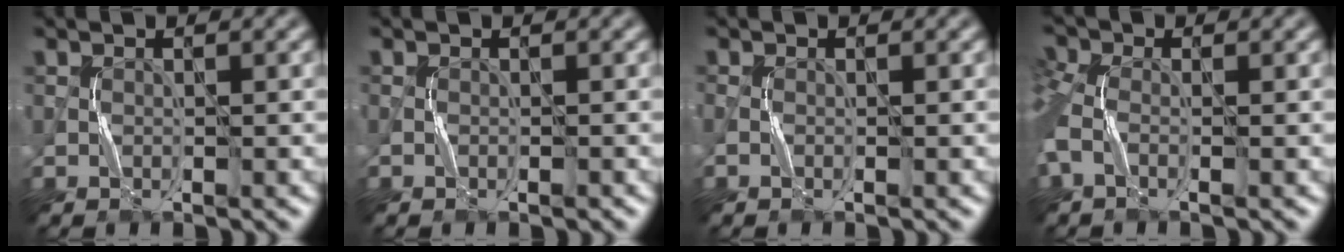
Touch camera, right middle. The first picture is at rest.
{"total": 0.5, "force": [-0.3, 0.2, 0.4], "torque": [-0.009, 0.001, -0.006]}
{"total": 0.5, "force": [-0.2, 0.3, 0.4], "torque": [-0.015, -0.001, -0.005]}
{"total": 4.4, "force": [-0.9, 2.6, 3.4], "torque": [-0.095, 0.000, -0.028]}